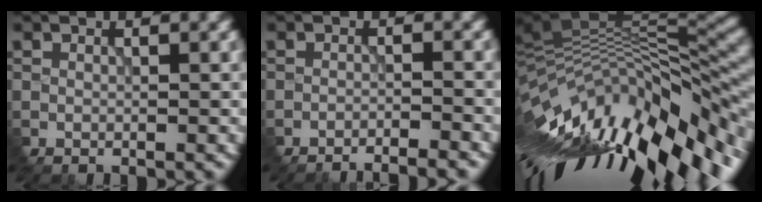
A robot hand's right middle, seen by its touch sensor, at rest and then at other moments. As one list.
[{"total": 5.5, "force": [-5.4, 0.6, 0.5], "torque": [-0.011, 0.007, -0.074]}, {"total": 14.3, "force": [-4.0, 5.1, 12.7], "torque": [-0.224, -0.003, -0.066]}]